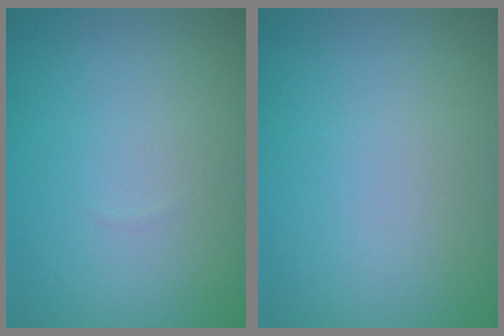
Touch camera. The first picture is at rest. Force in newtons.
{"total": 0.0}